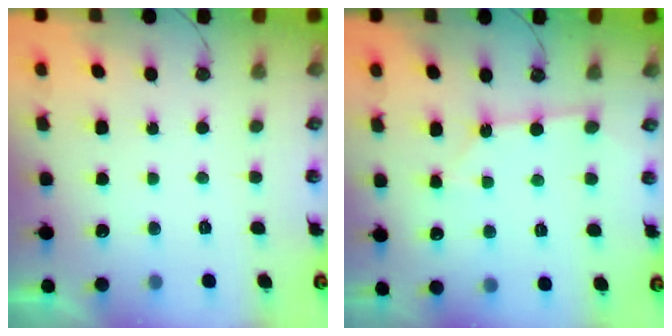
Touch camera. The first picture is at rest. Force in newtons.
{"total": 2.6, "press": 2.6, "slide": 0.3}